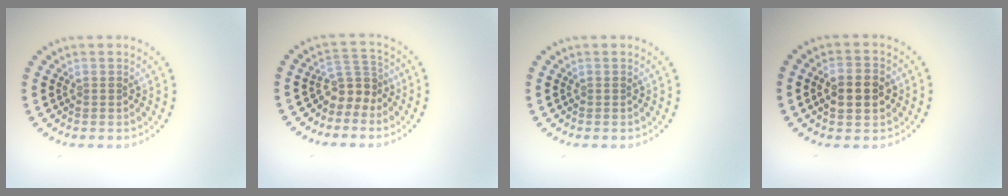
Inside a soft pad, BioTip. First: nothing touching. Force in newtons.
{"total": 2.9, "press": 2.1, "slide": 2.1}
{"total": 0.0}
{"total": 4.5, "press": 4.5, "slide": 0.3}